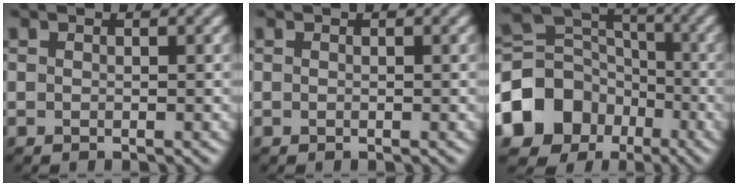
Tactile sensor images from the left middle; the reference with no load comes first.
{"total": 0.0}
{"total": 11.6, "force": [-5.5, 9.1, 4.6], "torque": [-0.124, -0.001, -0.109]}